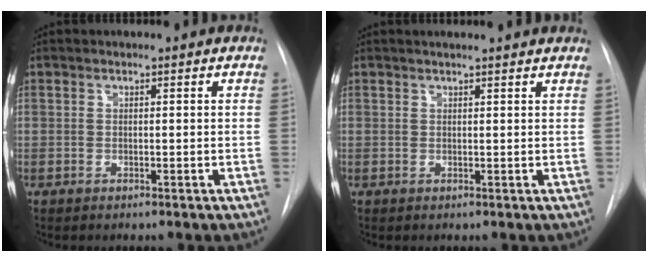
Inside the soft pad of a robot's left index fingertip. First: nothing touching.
{"total": 4.2, "force": [3.8, 0.1, 1.7], "torque": [-0.022, 0.014, 0.036]}